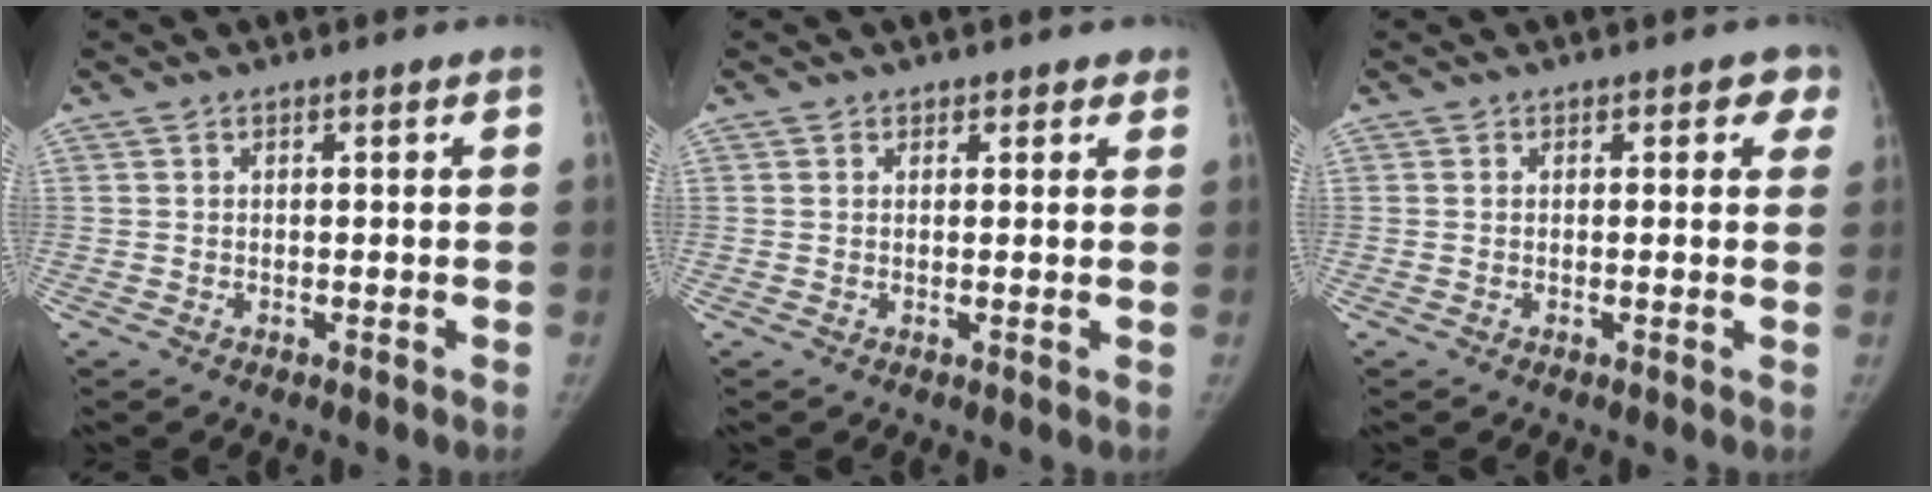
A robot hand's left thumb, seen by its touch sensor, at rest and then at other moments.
{"total": 1.4, "force": [1.0, 1.0, 0.0], "torque": [0.019, -0.004, 0.006]}
{"total": 2.6, "force": [1.3, 1.7, 1.5], "torque": [0.017, 0.000, 0.005]}